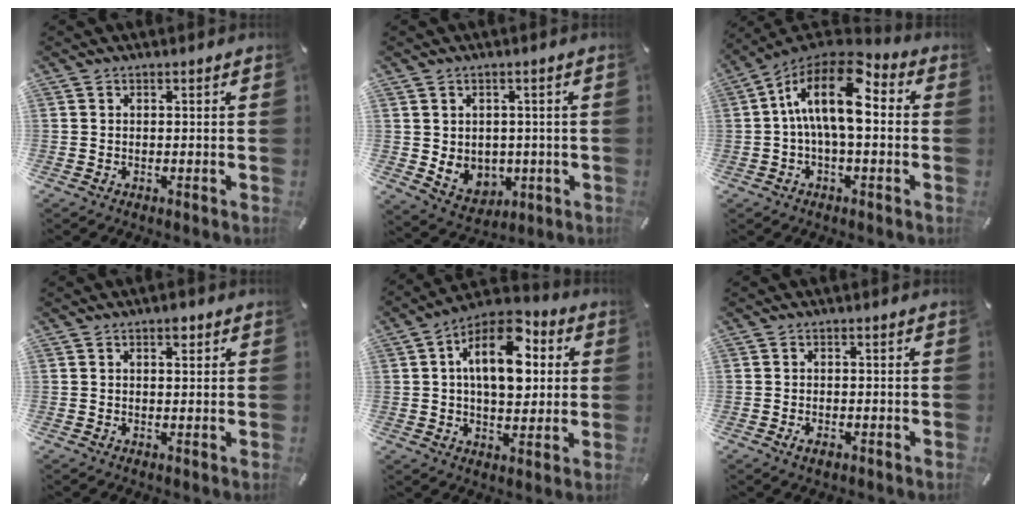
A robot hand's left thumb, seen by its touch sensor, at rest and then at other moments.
{"total": 5.8, "force": [0.8, 5.5, 1.6], "torque": [-0.022, -0.013, 0.019]}
{"total": 16.4, "force": [2.4, 8.0, 14.1], "torque": [-0.251, -0.009, 0.040]}
{"total": 2.2, "force": [1.1, 1.3, 1.4], "torque": [-0.014, -0.002, 0.015]}
{"total": 16.2, "force": [4.4, 9.4, 12.4], "torque": [-0.209, -0.014, 0.073]}
{"total": 1.9, "force": [-0.9, 1.0, 1.4], "torque": [-0.031, -0.001, -0.018]}